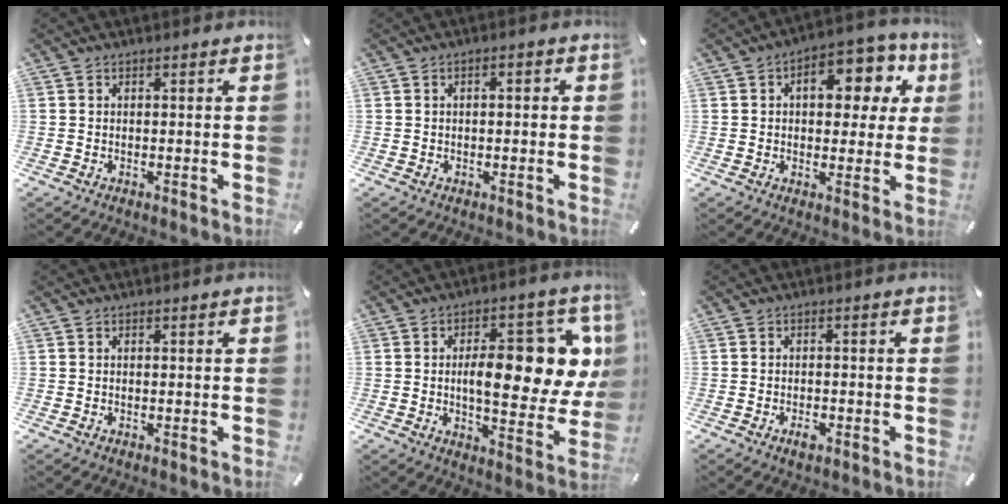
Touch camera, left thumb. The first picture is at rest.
{"total": 1.7, "force": [-0.5, 0.8, 1.4], "torque": [-0.024, 0.005, -0.011]}
{"total": 12.3, "force": [3.8, 7.3, 9.1], "torque": [-0.113, -0.015, 0.058]}
{"total": 0.0}
{"total": 16.8, "force": [3.0, 7.2, 14.9], "torque": [-0.206, -0.011, 0.049]}
{"total": 2.1, "force": [-1.2, 1.0, 1.5], "torque": [-0.029, 0.003, -0.020]}